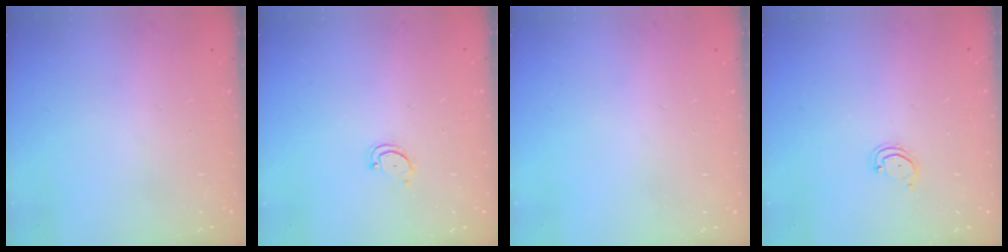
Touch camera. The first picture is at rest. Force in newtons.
{"total": 3.0, "press": 3.0, "slide": 0.2}
{"total": 0.0}
{"total": 2.6, "press": 2.6, "slide": 0.2}